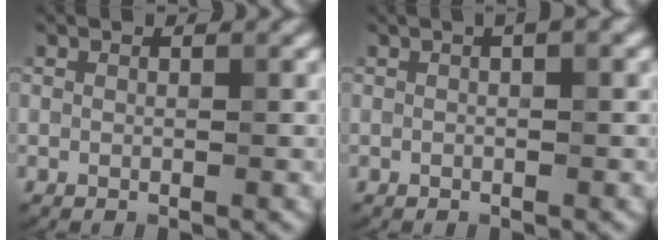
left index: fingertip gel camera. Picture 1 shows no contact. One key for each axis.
{"total": 2.0, "fx": 0.8, "fy": 0.3, "fz": 1.8, "tx": -0.030, "ty": 0.005, "tz": 0.006}